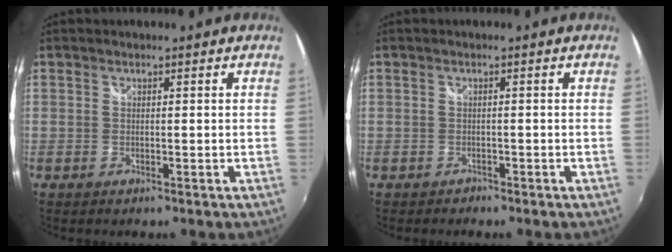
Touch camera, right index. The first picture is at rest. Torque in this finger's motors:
{"motor_torque": [0.15, 0.06, 0.05, 0.01]}